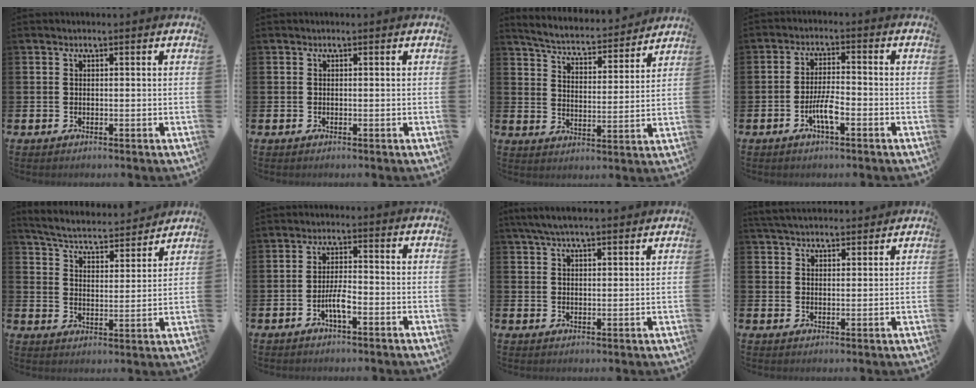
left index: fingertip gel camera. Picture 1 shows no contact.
{"total": 0.0}
{"total": 5.0, "force": [4.9, 0.6, 0.8], "torque": [-0.047, -0.042, 0.081]}
{"total": 4.2, "force": [-1.8, 0.9, 3.7], "torque": [-0.084, 0.003, -0.037]}
{"total": 5.0, "force": [4.9, 0.6, 0.9], "torque": [-0.049, -0.041, 0.081]}
{"total": 3.3, "force": [-1.5, 0.7, 2.9], "torque": [-0.067, 0.005, -0.029]}
{"total": 5.0, "force": [4.5, 0.8, 2.1], "torque": [-0.053, -0.006, 0.084]}
{"total": 4.0, "force": [3.9, 0.6, 0.5], "torque": [-0.021, -0.016, 0.074]}